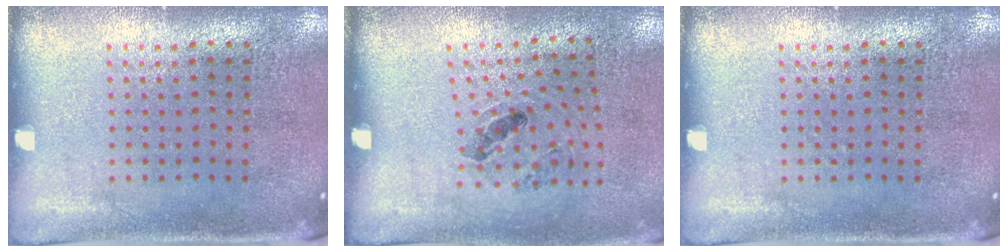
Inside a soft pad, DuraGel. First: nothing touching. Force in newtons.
{"total": 1.1, "press": 0.7, "slide": 0.9}
{"total": 0.0}